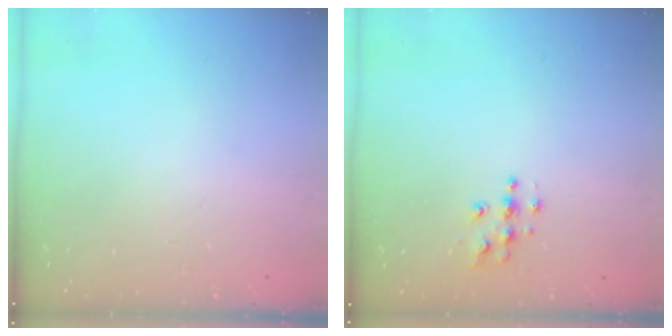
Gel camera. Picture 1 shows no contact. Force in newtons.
{"total": 5.0, "press": 5.0, "slide": 0.2}